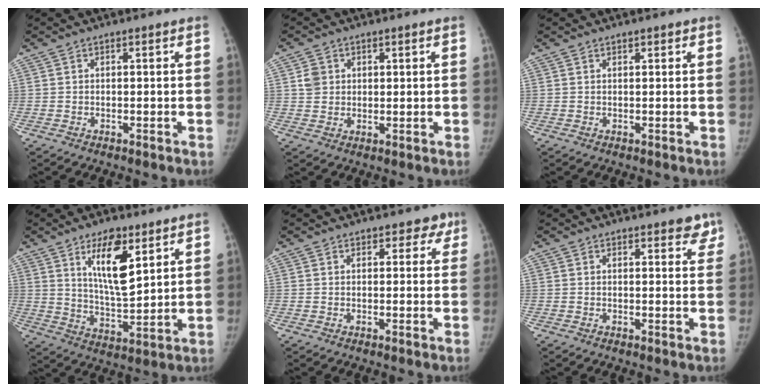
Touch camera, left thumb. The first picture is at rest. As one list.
[{"total": 3.6, "force": [1.3, 3.1, 1.2], "torque": [-0.002, -0.006, 0.023]}, {"total": 1.1, "force": [0.8, 0.5, 0.6], "torque": [-0.005, -0.002, 0.010]}, {"total": 12.4, "force": [6.1, 4.7, 9.7], "torque": [-0.142, -0.045, 0.114]}, {"total": 3.4, "force": [2.3, 2.2, 1.2], "torque": [0.022, -0.007, 0.024]}, {"total": 3.9, "force": [2.9, 1.7, 2.0], "torque": [0.010, -0.011, 0.033]}]